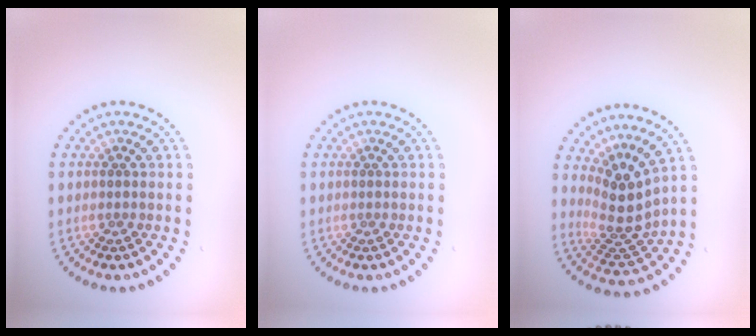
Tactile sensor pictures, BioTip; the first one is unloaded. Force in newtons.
{"total": 0.0}
{"total": 3.9, "press": 2.7, "slide": 2.9}